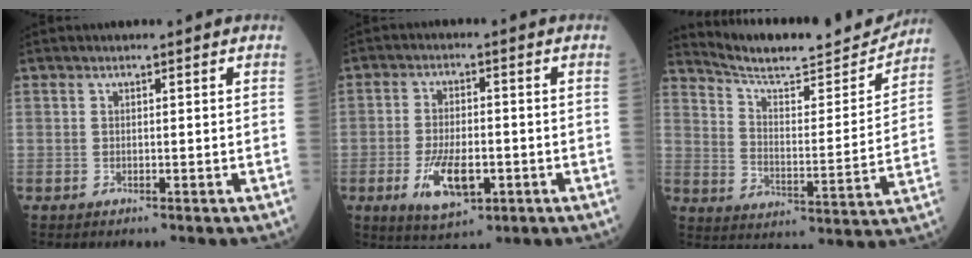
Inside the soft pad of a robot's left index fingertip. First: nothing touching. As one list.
[{"total": 8.0, "force": [-2.8, 3.4, 6.7], "torque": [-0.132, -0.008, -0.043]}, {"total": 16.9, "force": [16.3, 1.5, 4.2], "torque": [-0.072, -0.029, 0.238]}]